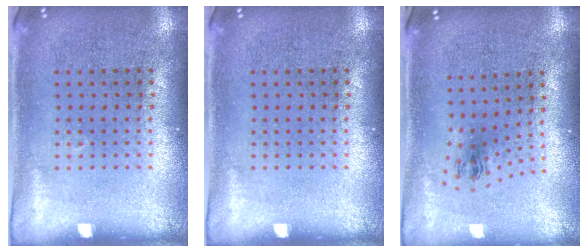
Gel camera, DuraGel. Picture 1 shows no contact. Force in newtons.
{"total": 0.0}
{"total": 1.1, "press": 0.5, "slide": 1.0}